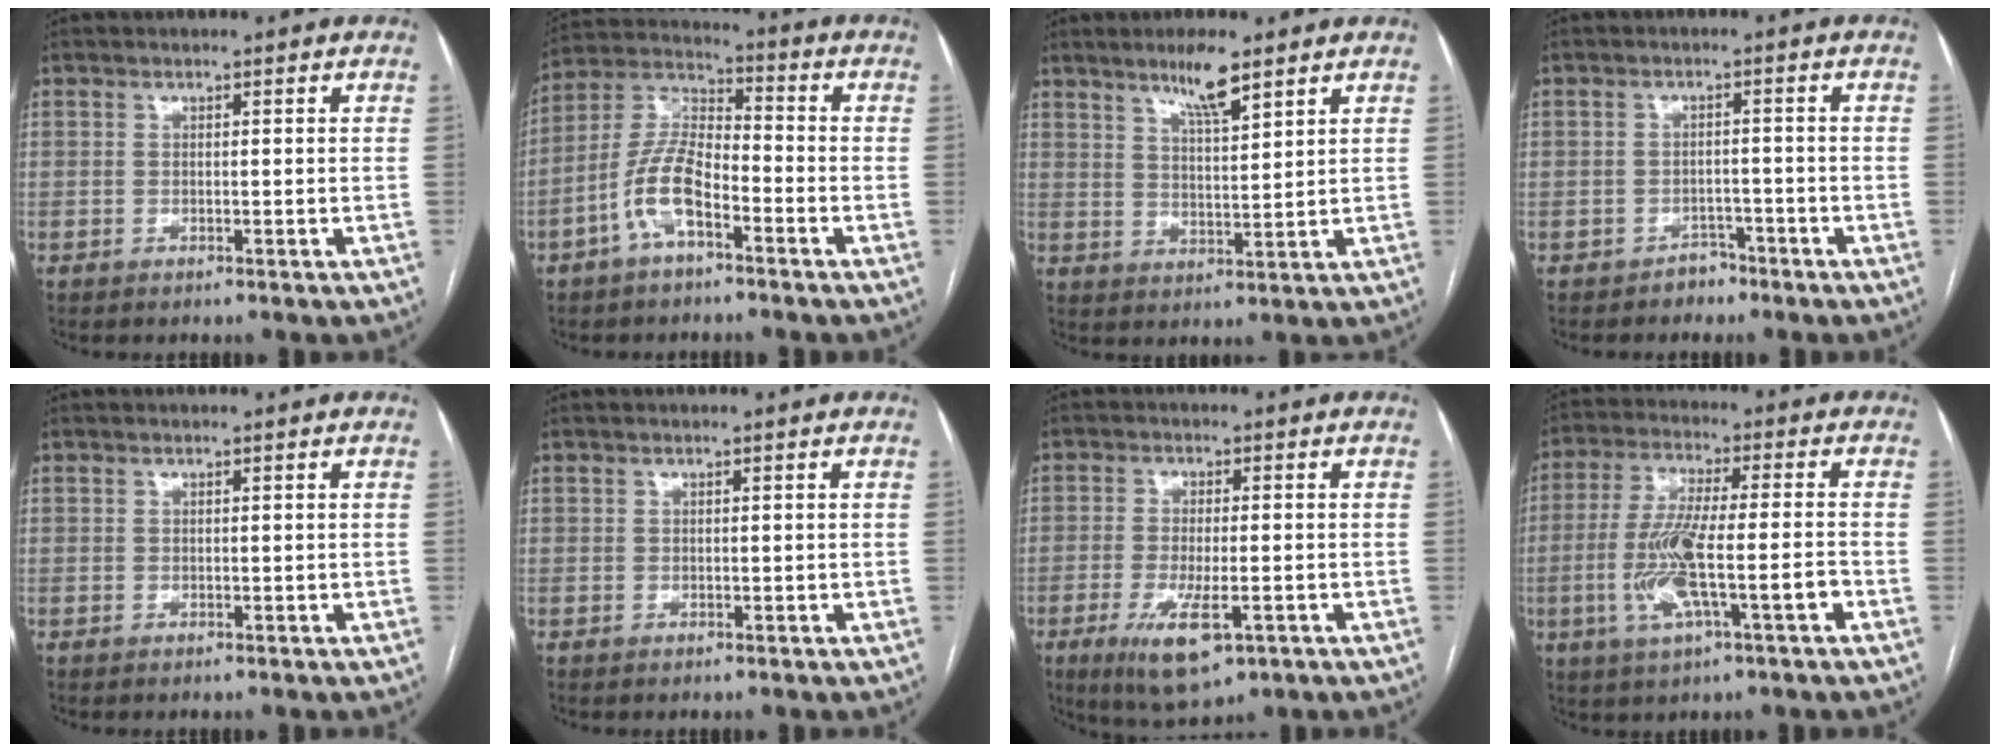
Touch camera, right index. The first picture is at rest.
{"total": 9.8, "force": [-4.4, 3.8, 7.9], "torque": [-0.176, 0.019, -0.088]}
{"total": 6.5, "force": [4.8, 0.7, 4.3], "torque": [-0.077, -0.005, 0.083]}
{"total": 2.6, "force": [-1.8, 1.8, -0.2], "torque": [0.006, 0.011, -0.030]}
{"total": 0.0}
{"total": 0.0}
{"total": 8.3, "force": [-3.5, 2.4, 7.1], "torque": [-0.132, -0.020, -0.052]}
{"total": 11.4, "force": [-3.5, 1.5, 10.8], "torque": [-0.214, 0.002, -0.061]}